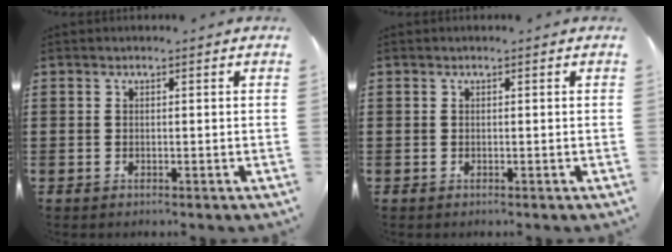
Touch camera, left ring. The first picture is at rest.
{"total": 0.0}